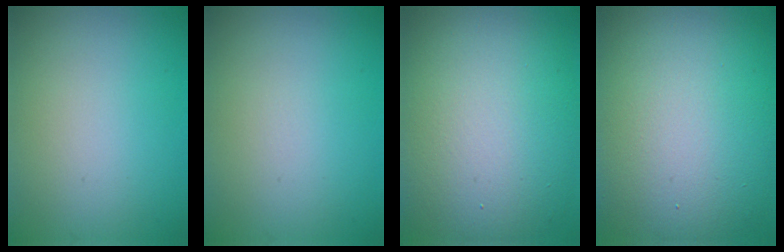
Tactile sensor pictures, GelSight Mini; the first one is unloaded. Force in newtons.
{"total": 0.0}
{"total": 13.9, "press": 13.9, "slide": 1.1}
{"total": 15.9, "press": 15.9, "slide": 0.8}